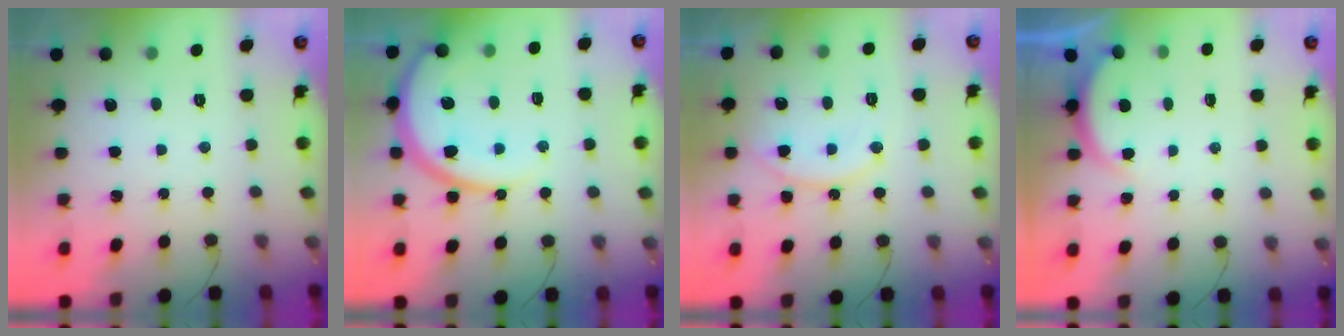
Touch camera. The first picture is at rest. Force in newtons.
{"total": 15.1, "press": 15.0, "slide": 1.6}
{"total": 12.4, "press": 12.4, "slide": 0.8}
{"total": 2.2, "press": 2.2, "slide": 0.6}